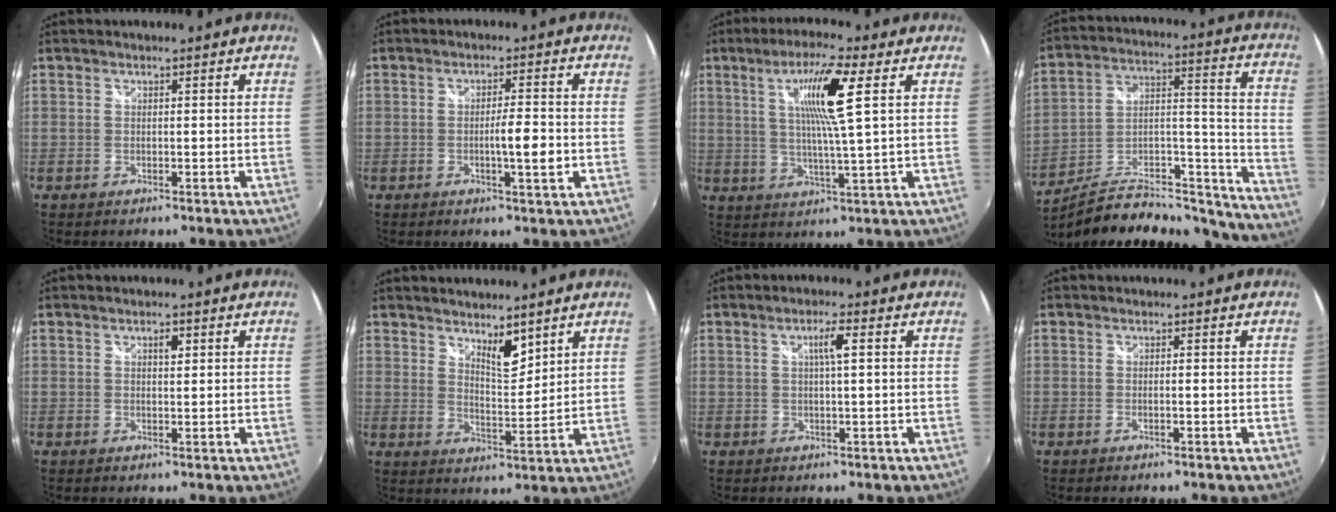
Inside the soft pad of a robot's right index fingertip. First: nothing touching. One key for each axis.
{"total": 4.5, "fx": -1.1, "fy": 0.2, "fz": 4.4, "tx": -0.071, "ty": -0.005, "tz": -0.017}
{"total": 10.3, "fx": 3.5, "fy": -0.2, "fz": 9.7, "tx": -0.171, "ty": 0.003, "tz": 0.059}
{"total": 20.5, "fx": -17.1, "fy": 5.6, "fz": 9.8, "tx": -0.120, "ty": 0.011, "tz": -0.260}
{"total": 1.5, "fx": 0.7, "fy": 0.7, "fz": 1.1, "tx": -0.016, "ty": 0.004, "tz": 0.010}
{"total": 5.7, "fx": 4.4, "fy": 1.7, "fz": 3.2, "tx": -0.045, "ty": -0.002, "tz": 0.073}
{"total": 2.9, "fx": 0.7, "fy": -0.1, "fz": 2.9, "tx": -0.053, "ty": 0.004, "tz": 0.012}
{"total": 0.7, "fx": -0.4, "fy": -0.1, "fz": 0.5, "tx": -0.007, "ty": 0.000, "tz": -0.008}